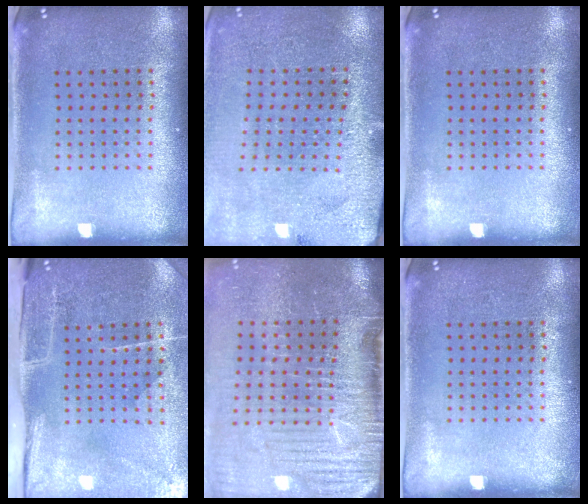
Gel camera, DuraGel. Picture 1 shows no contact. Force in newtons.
{"total": 2.8, "press": 2.8, "slide": 0.2}
{"total": 0.0}
{"total": 4.7, "press": 3.8, "slide": 2.8}
{"total": 5.1, "press": 4.2, "slide": 2.9}
{"total": 0.0}